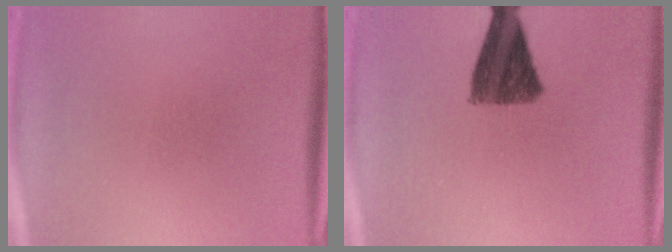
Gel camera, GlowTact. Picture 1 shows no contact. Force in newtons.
{"total": 10.3}